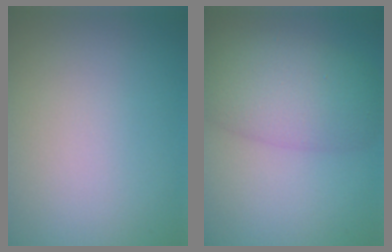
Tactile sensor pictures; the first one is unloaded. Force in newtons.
{"total": 6.8, "press": 6.8, "slide": 0.2}